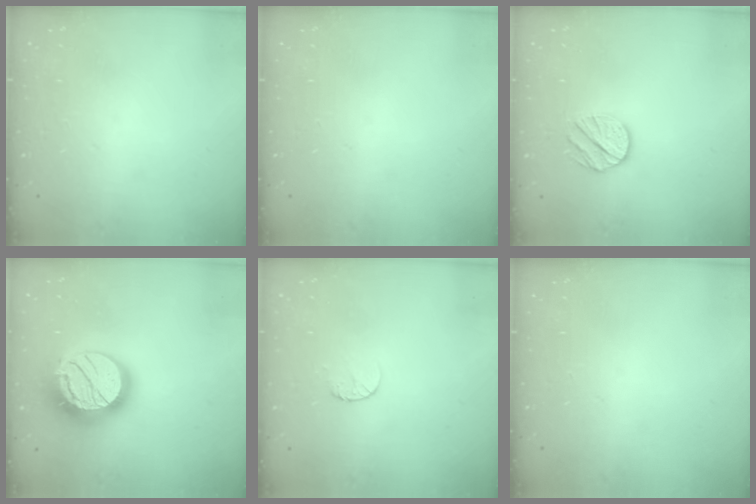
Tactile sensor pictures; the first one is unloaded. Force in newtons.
{"total": 0.0}
{"total": 8.2, "press": 8.1, "slide": 0.3}
{"total": 21.6, "press": 21.6, "slide": 1.6}
{"total": 5.0, "press": 4.9, "slide": 0.5}
{"total": 0.0}